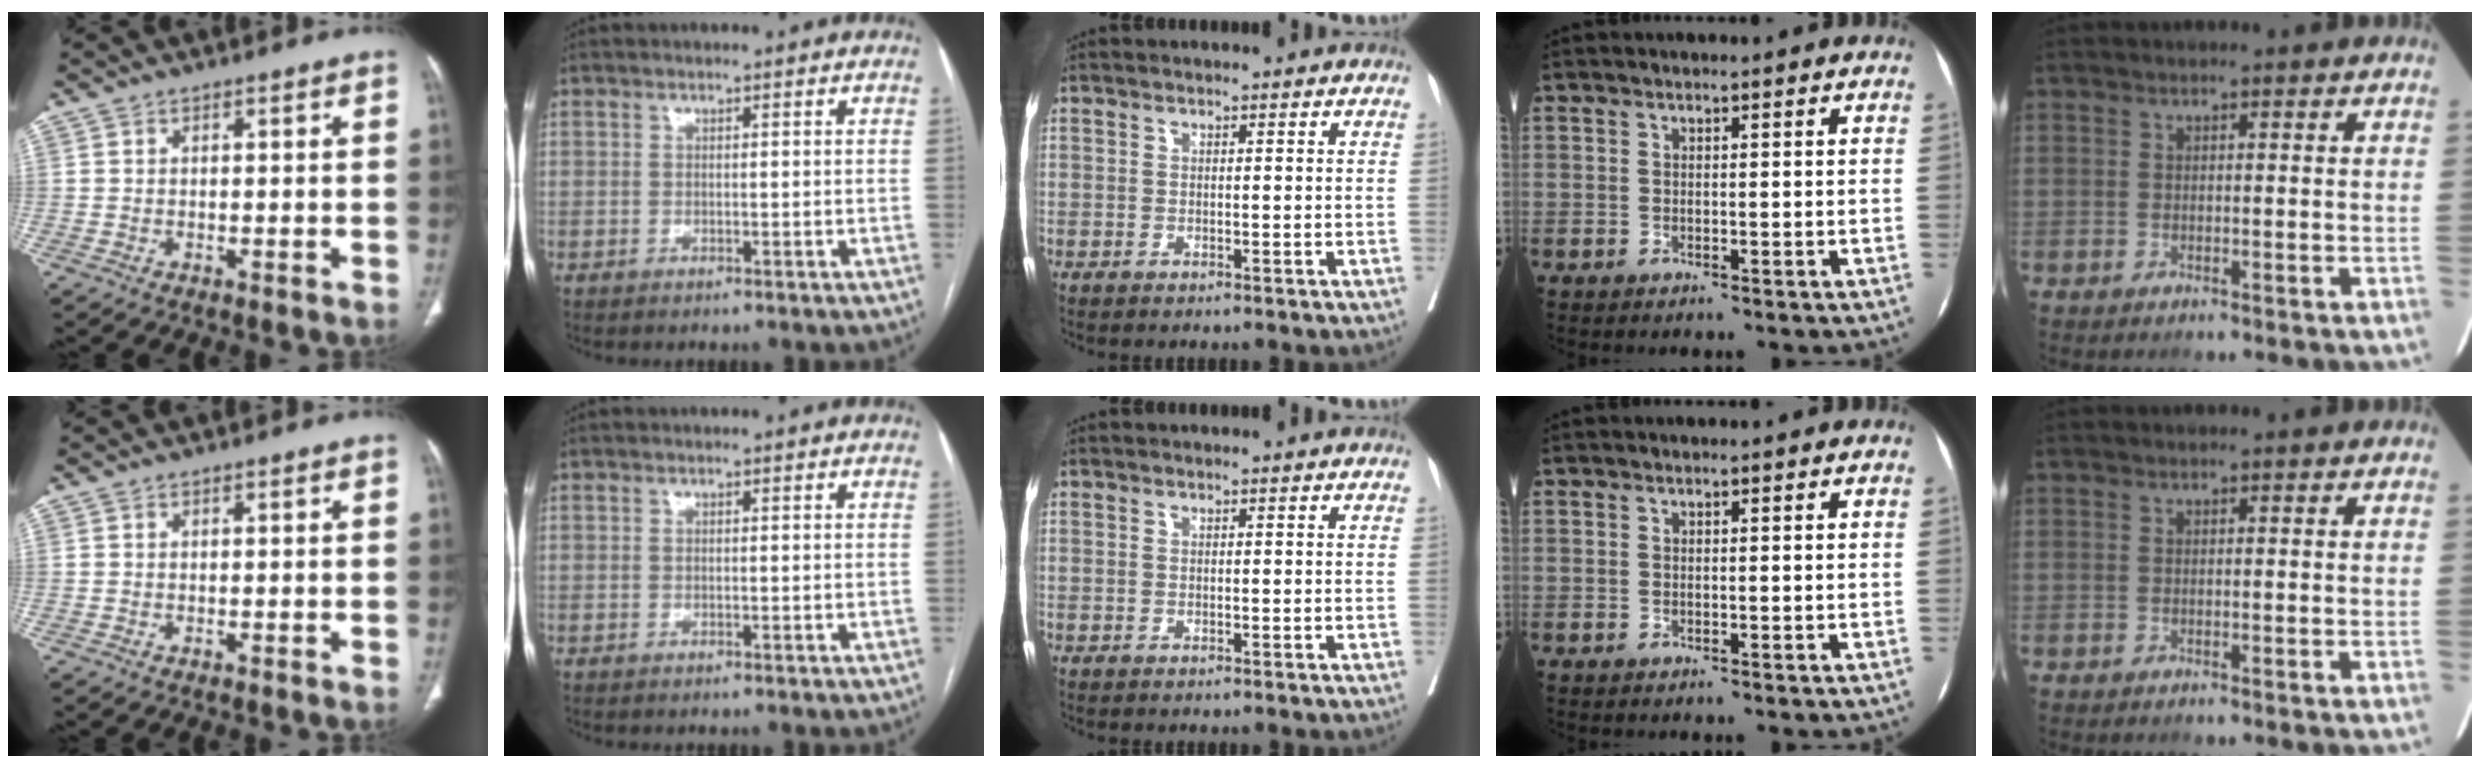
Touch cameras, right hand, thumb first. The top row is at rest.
{}